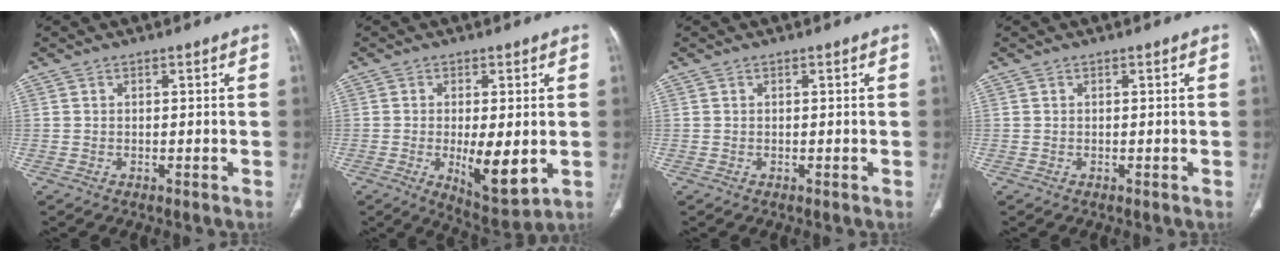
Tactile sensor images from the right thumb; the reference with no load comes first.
{"total": 10.0, "force": [-1.6, 3.6, 9.2], "torque": [-0.137, -0.025, -0.015]}
{"total": 0.0}
{"total": 0.0}